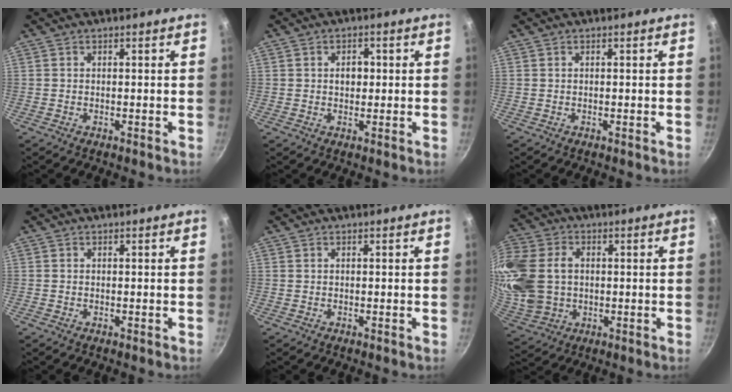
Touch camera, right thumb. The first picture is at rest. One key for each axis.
{"total": 3.0, "fx": 0.4, "fy": 2.2, "fz": 2.1, "tx": -0.016, "ty": 0.003, "tz": 0.004}
{"total": 0.0}
{"total": 0.0}
{"total": 0.0}
{"total": 24.7, "fx": 1.7, "fy": 19.3, "fz": 15.4, "tx": -0.409, "ty": 0.033, "tz": 0.049}